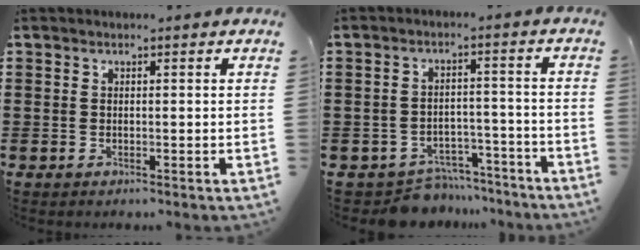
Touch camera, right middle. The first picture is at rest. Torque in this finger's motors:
{"motor_torque": [0.18, 0.18, 0.02, 0.00]}